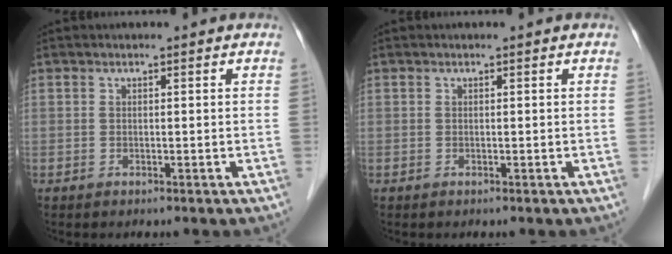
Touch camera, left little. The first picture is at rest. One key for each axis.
{"total": 0.0}